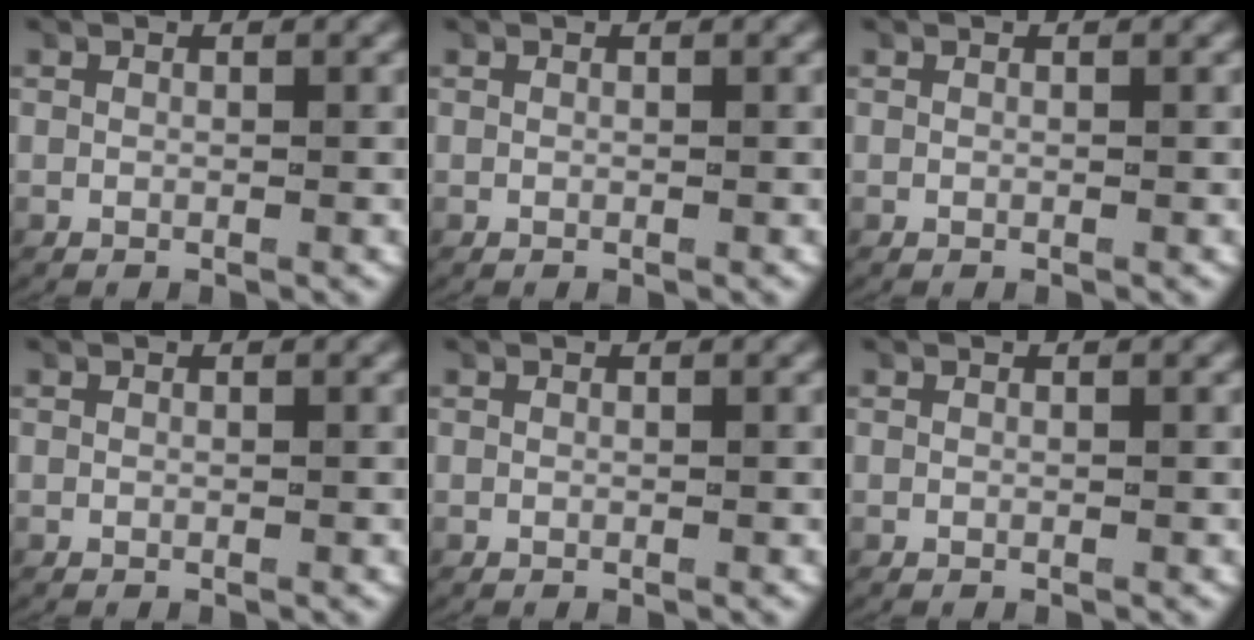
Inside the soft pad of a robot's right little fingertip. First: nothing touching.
{"total": 0.0}
{"total": 0.0}
{"total": 0.0}
{"total": 0.0}
{"total": 0.0}